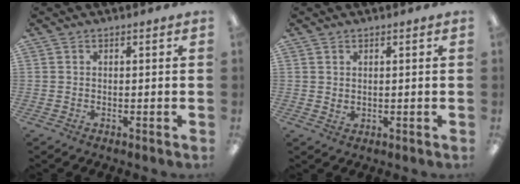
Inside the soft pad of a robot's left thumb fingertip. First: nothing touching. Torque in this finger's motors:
{"motor_torque": [-0.06, 0.06, -0.22, 0.13, 0.00]}